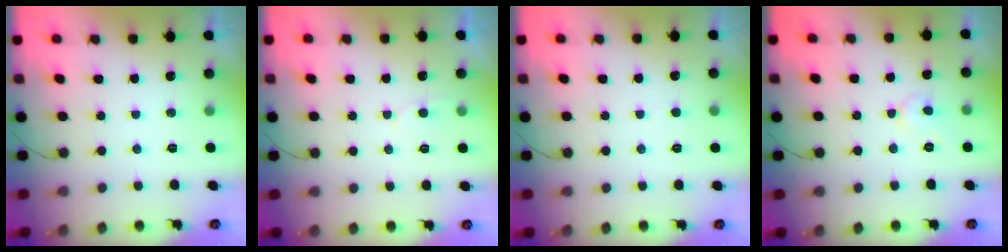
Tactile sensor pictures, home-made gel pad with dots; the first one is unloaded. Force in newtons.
{"total": 5.2, "press": 5.2, "slide": 0.4}
{"total": 2.5, "press": 2.5, "slide": 0.2}
{"total": 5.3, "press": 5.3, "slide": 0.4}